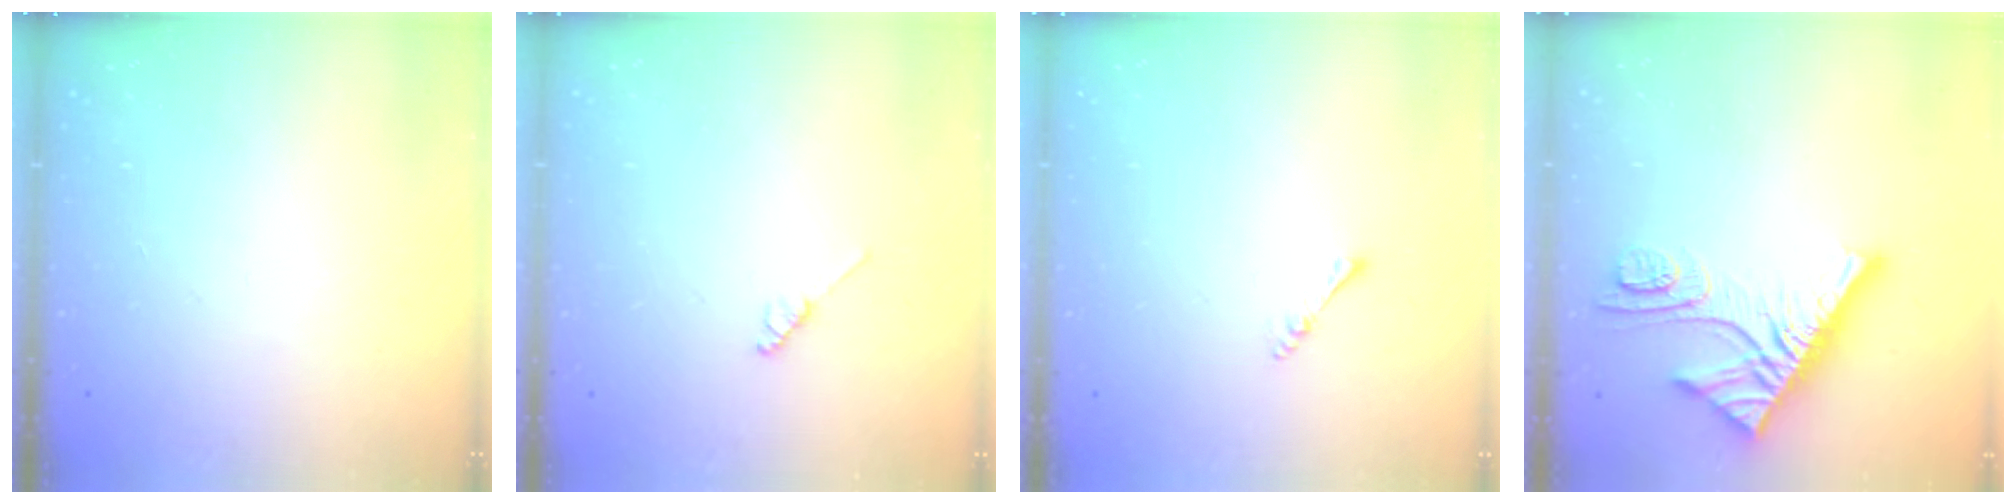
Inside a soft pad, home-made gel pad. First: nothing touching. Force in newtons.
{"total": 2.0, "press": 1.9, "slide": 0.3}
{"total": 2.4, "press": 2.3, "slide": 0.5}
{"total": 13.5, "press": 13.4, "slide": 1.3}